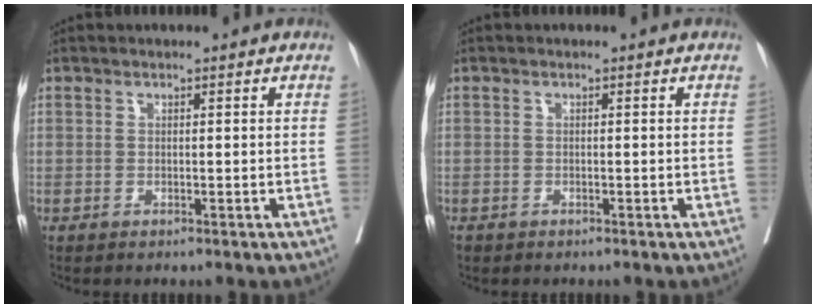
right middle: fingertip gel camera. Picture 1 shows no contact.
{"total": 0.7, "force": [-0.6, 0.3, 0.2], "torque": [-0.013, -0.003, -0.014]}